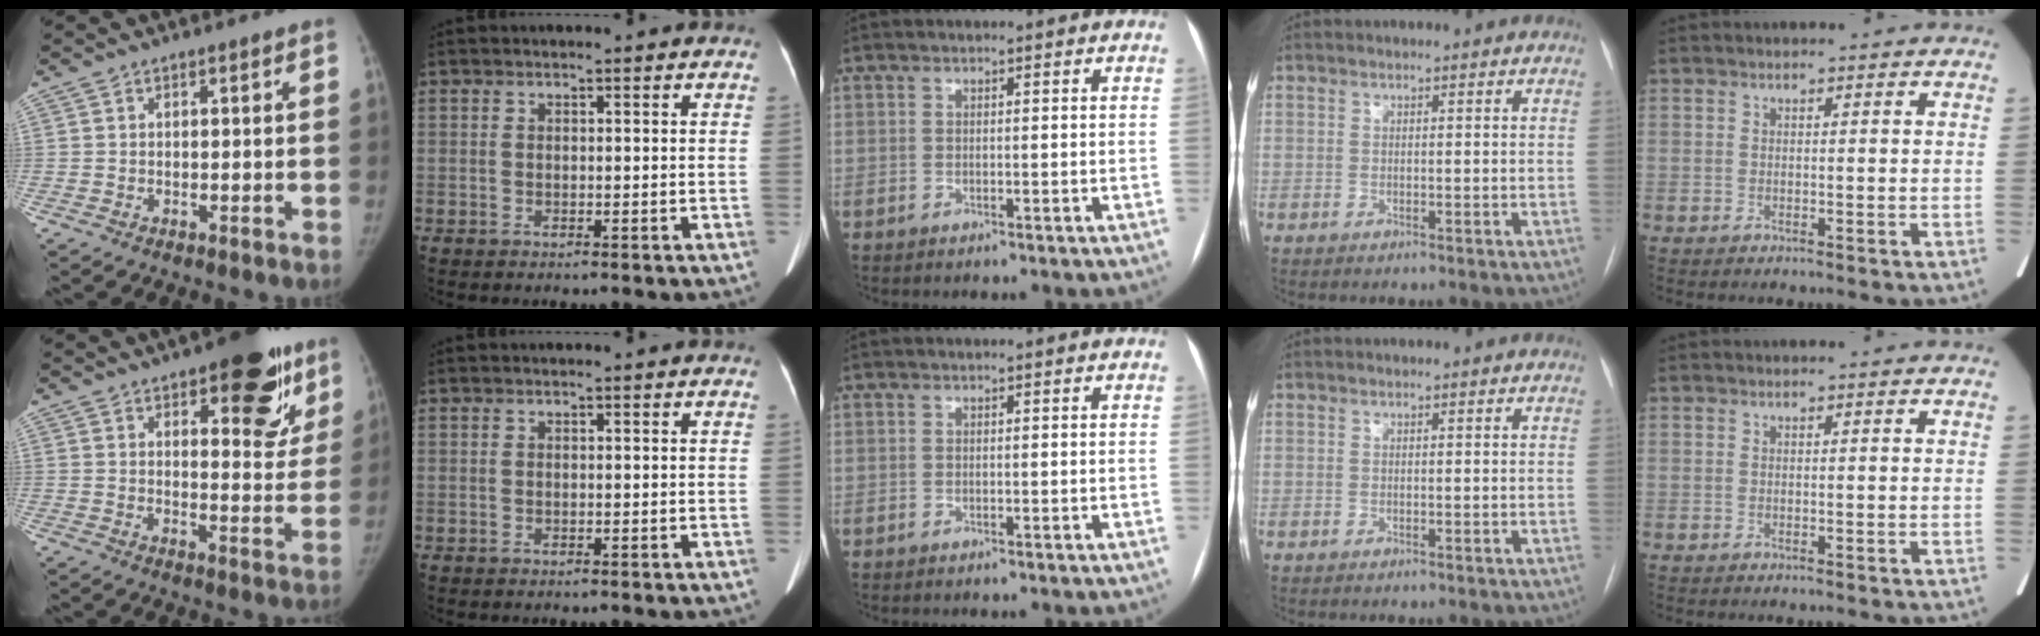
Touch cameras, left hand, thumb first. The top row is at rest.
{"thumb": {"total": 15.7, "force": [8.5, 6.5, 11.5], "torque": [-0.090, -0.038, 0.109]}}